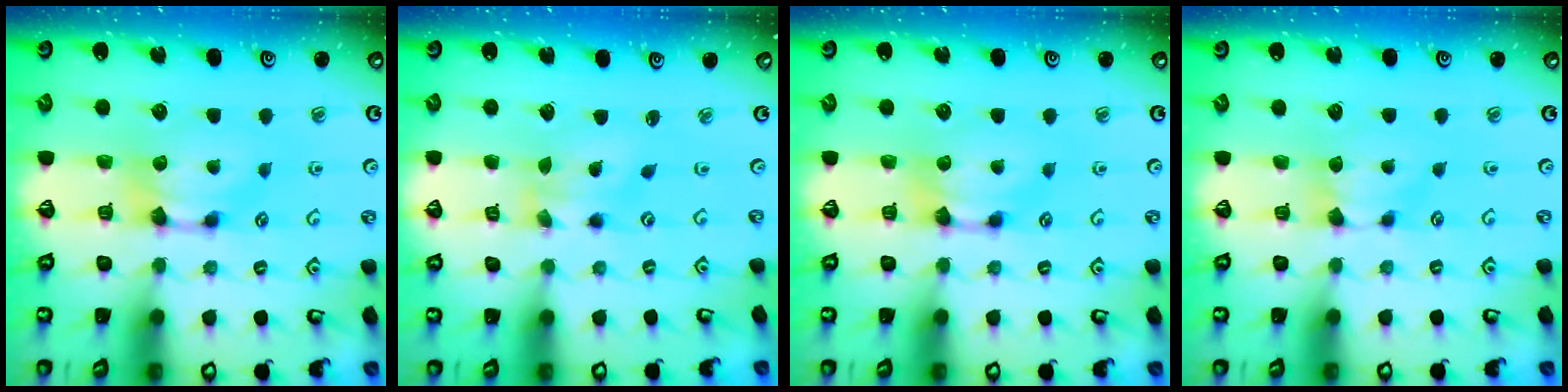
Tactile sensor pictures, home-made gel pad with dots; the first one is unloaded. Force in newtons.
{"total": 1.4, "press": 0.9, "slide": 1.1}
{"total": 0.0}
{"total": 1.6, "press": 1.4, "slide": 0.7}